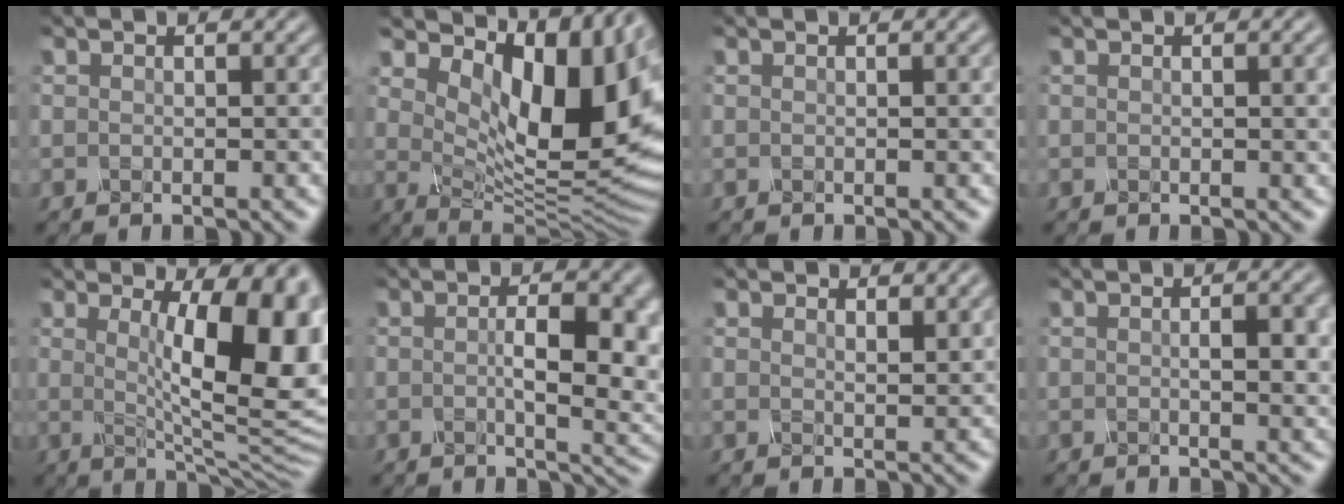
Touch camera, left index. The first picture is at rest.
{"total": 13.5, "force": [4.9, 6.1, 10.9], "torque": [-0.149, 0.003, 0.084]}
{"total": 0.7, "force": [0.2, 0.1, 0.6], "torque": [-0.008, -0.001, 0.005]}
{"total": 1.3, "force": [0.3, 0.3, 1.3], "torque": [-0.013, -0.002, 0.007]}
{"total": 12.7, "force": [1.5, 4.0, 11.9], "torque": [-0.135, -0.006, 0.025]}
{"total": 7.4, "force": [-0.2, 2.8, 6.9], "torque": [-0.094, -0.006, 0.002]}
{"total": 1.7, "force": [1.3, 0.5, 0.9], "torque": [-0.016, -0.003, 0.025]}
{"total": 3.2, "force": [-0.1, 0.9, 3.0], "torque": [-0.048, -0.002, 0.001]}